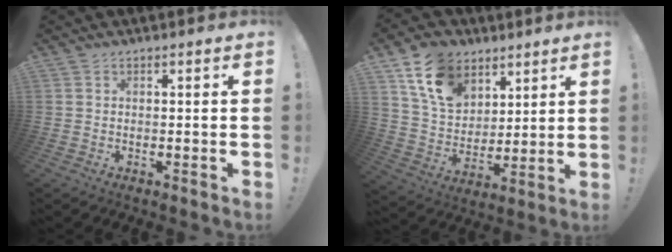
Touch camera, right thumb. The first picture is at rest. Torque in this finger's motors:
{"motor_torque": [0.63, 0.65, 0.09, 0.10, 0.04]}